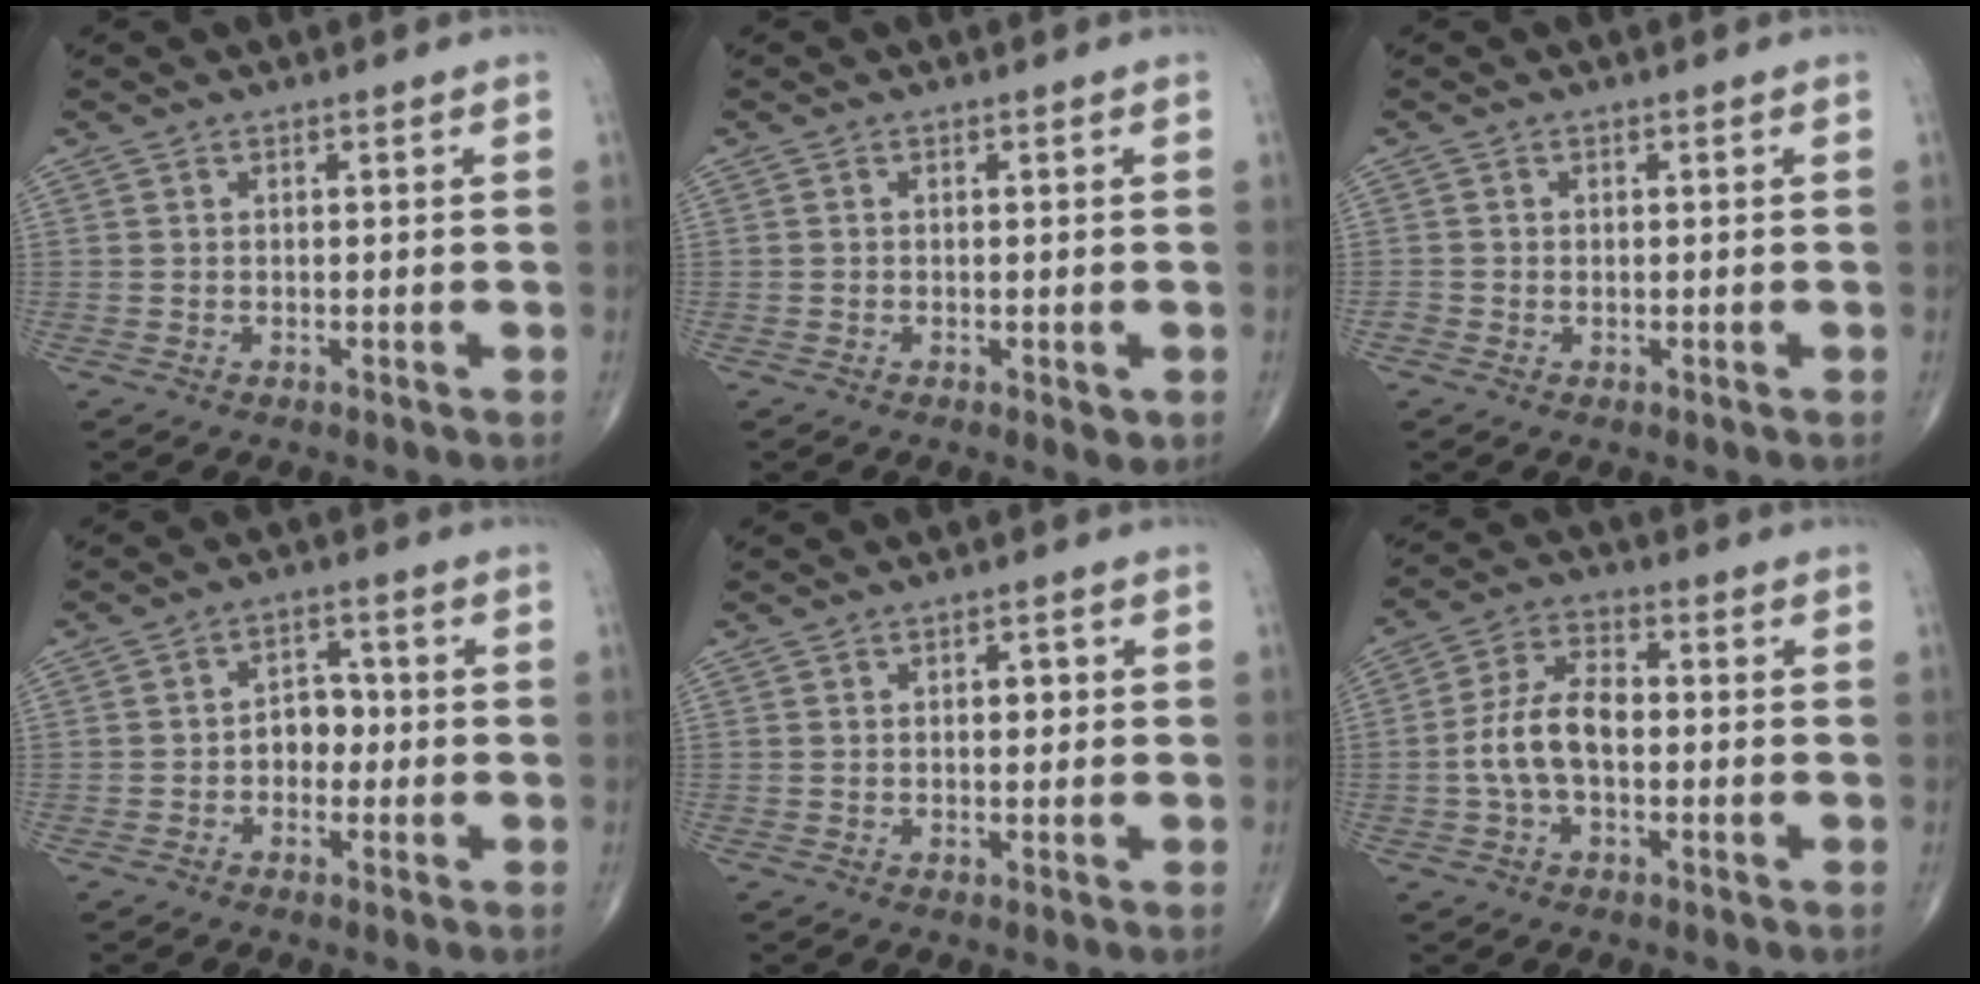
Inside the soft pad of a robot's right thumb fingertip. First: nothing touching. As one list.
[{"total": 1.7, "force": [-0.5, 0.9, 1.4], "torque": [-0.015, -0.002, -0.007]}, {"total": 0.8, "force": [-0.2, 0.7, 0.1], "torque": [0.001, 0.002, -0.006]}, {"total": 4.7, "force": [-0.8, 3.6, 3.0], "torque": [-0.021, 0.019, -0.023]}, {"total": 2.1, "force": [0.3, 1.3, 1.6], "torque": [-0.012, 0.004, 0.001]}, {"total": 9.4, "force": [-1.2, 5.2, 7.7], "torque": [-0.154, 0.030, -0.030]}]